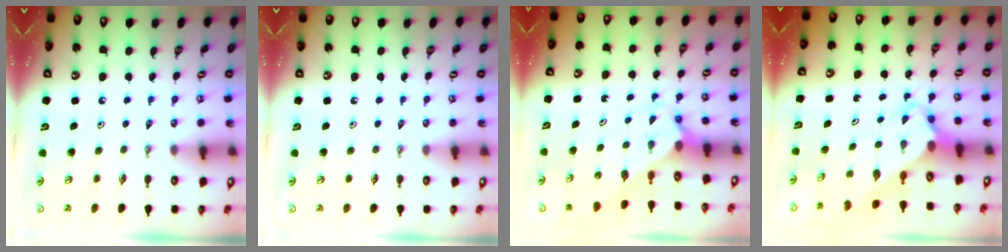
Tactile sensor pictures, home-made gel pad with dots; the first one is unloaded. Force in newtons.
{"total": 0.0}
{"total": 2.3, "press": 2.3, "slide": 0.2}
{"total": 2.8, "press": 2.8, "slide": 0.2}